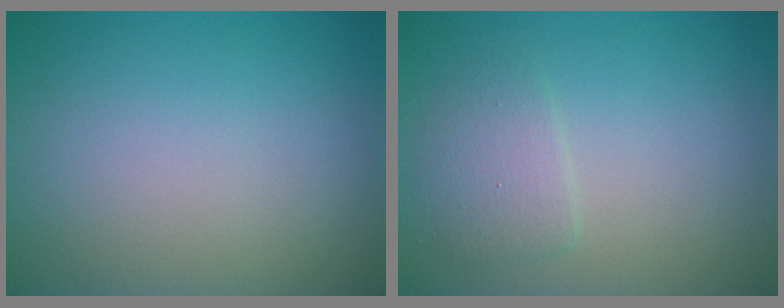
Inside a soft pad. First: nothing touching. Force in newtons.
{"total": 2.0, "press": 2.0, "slide": 0.1}